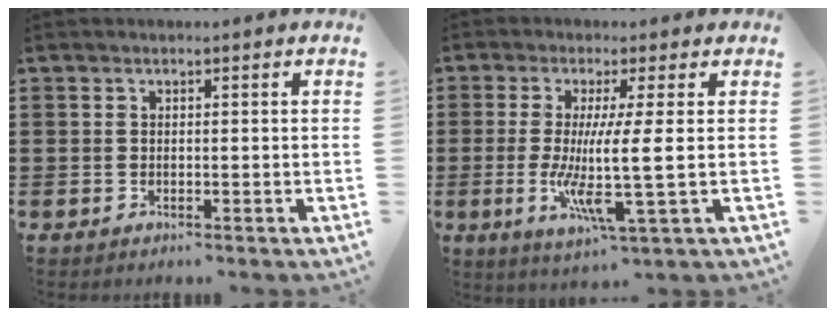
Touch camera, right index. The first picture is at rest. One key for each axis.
{"total": 8.6, "fx": -0.4, "fy": 0.0, "fz": 8.6, "tx": -0.175, "ty": -0.021, "tz": -0.012}